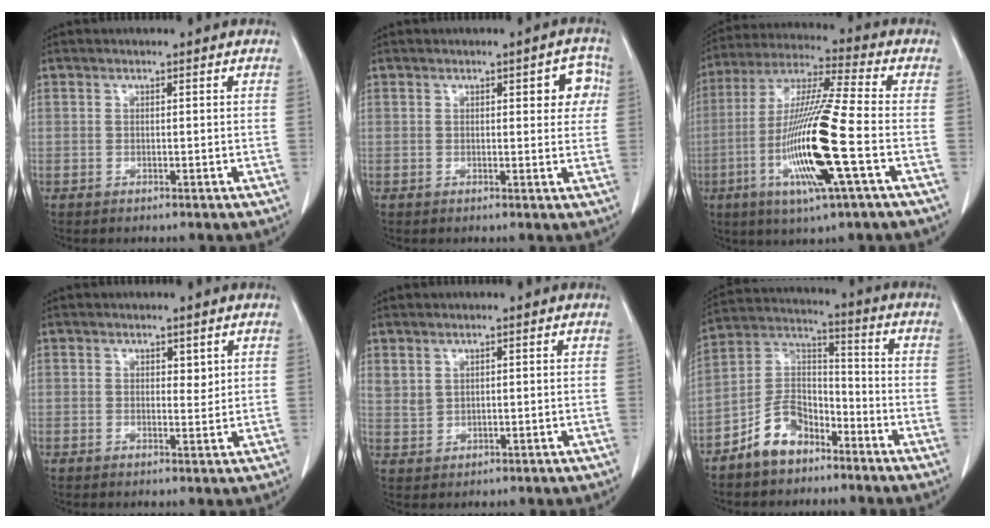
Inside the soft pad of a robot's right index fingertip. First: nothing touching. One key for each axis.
{"total": 4.3, "fx": 1.3, "fy": 1.6, "fz": 3.8, "tx": -0.034, "ty": 0.011, "tz": 0.011}
{"total": 17.1, "fx": -4.8, "fy": 0.2, "fz": 16.4, "tx": -0.333, "ty": -0.016, "tz": -0.096}
{"total": 3.8, "fx": 1.9, "fy": 2.1, "fz": 2.5, "tx": -0.025, "ty": -0.003, "tz": 0.028}
{"total": 2.2, "fx": 1.6, "fy": 1.2, "fz": 0.9, "tx": -0.020, "ty": 0.001, "tz": 0.038}
{"total": 9.1, "fx": -6.0, "fy": 5.3, "fz": 4.3, "tx": -0.090, "ty": 0.021, "tz": -0.114}